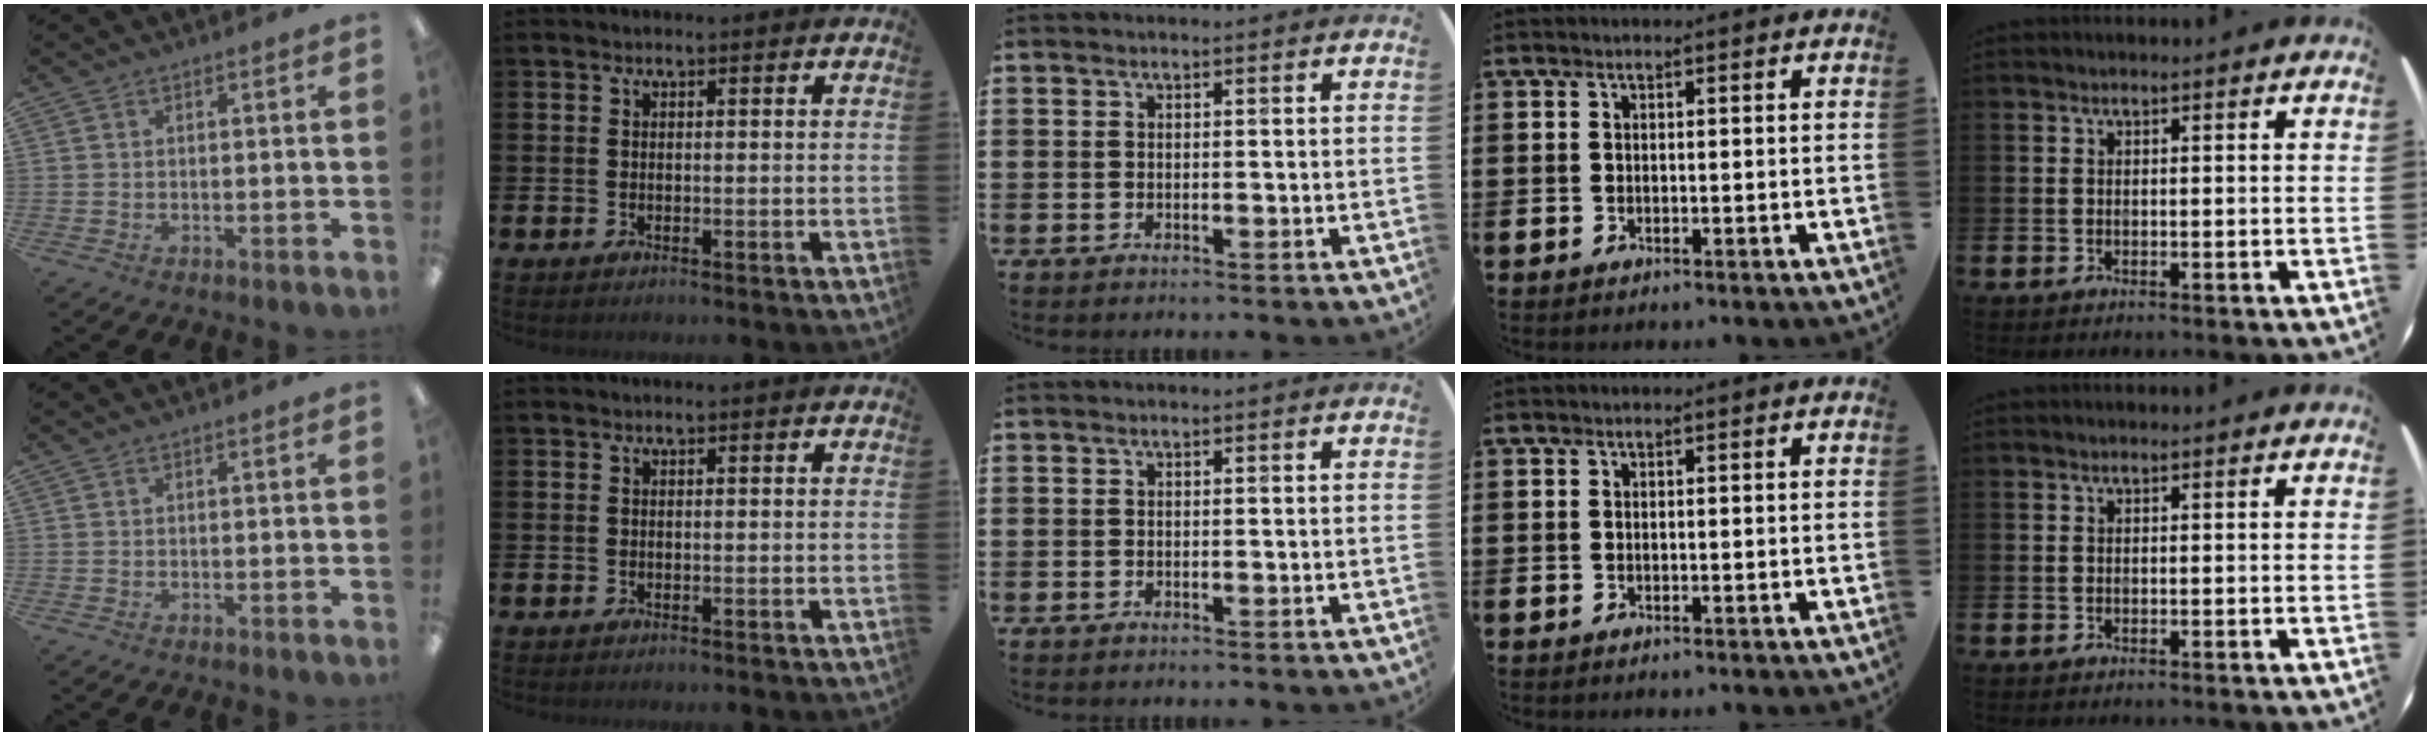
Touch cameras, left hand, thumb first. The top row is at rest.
{}